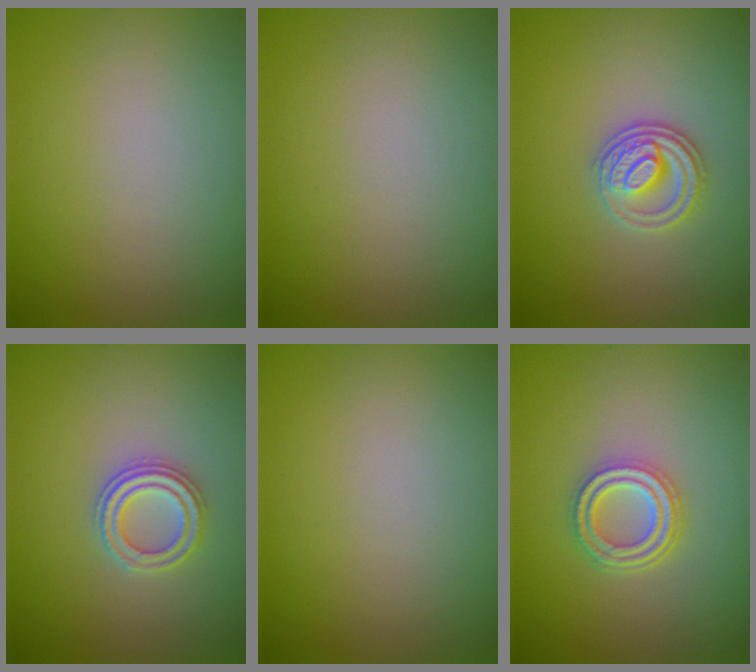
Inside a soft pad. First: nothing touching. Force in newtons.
{"total": 0.0}
{"total": 2.8, "press": 2.6, "slide": 1.0}
{"total": 2.5, "press": 2.4, "slide": 0.7}
{"total": 0.0}
{"total": 3.6, "press": 2.7, "slide": 2.3}